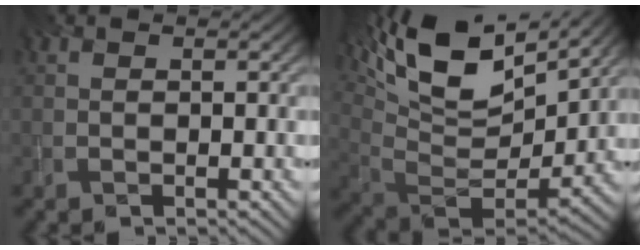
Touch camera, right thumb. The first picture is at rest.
{"total": 15.7, "force": [9.8, 6.6, 10.3], "torque": [-0.222, 0.020, 0.172]}